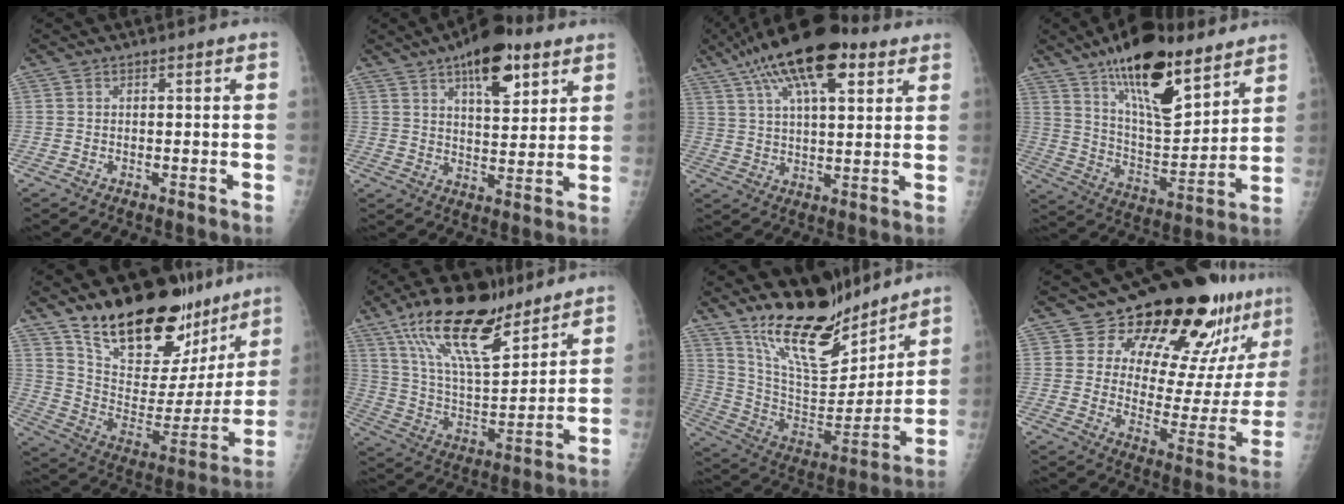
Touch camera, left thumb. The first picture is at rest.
{"total": 13.0, "force": [7.3, 5.5, 9.3], "torque": [-0.107, -0.030, 0.108]}
{"total": 18.1, "force": [9.8, 7.0, 13.5], "torque": [-0.219, -0.004, 0.166]}
{"total": 21.1, "force": [13.6, 7.9, 14.0], "torque": [-0.194, -0.075, 0.231]}
{"total": 27.4, "force": [19.0, 13.0, 15.0], "torque": [-0.189, -0.090, 0.304]}
{"total": 20.3, "force": [13.5, 7.6, 13.1], "torque": [-0.197, -0.060, 0.245]}
{"total": 20.5, "force": [16.5, 7.1, 9.8], "torque": [-0.116, -0.116, 0.292]}
{"total": 23.7, "force": [16.8, 10.3, 13.1], "torque": [-0.137, -0.103, 0.228]}